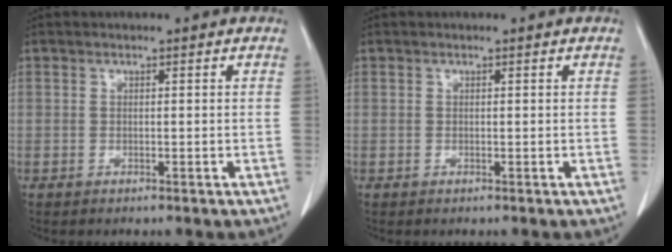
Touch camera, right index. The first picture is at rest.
{"total": 0.0}